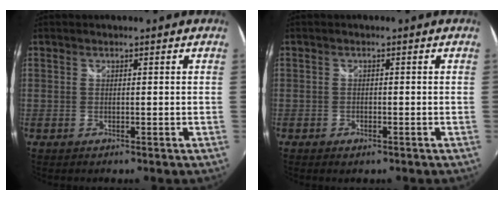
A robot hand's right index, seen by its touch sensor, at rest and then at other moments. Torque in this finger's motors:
{"motor_torque": [0.74, -0.02, -0.02, -0.01]}